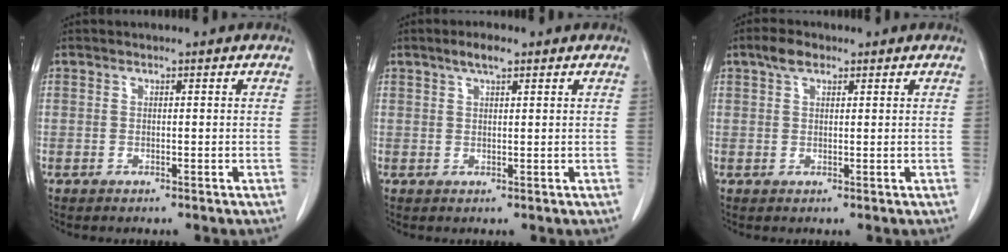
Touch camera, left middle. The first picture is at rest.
{"total": 2.7, "force": [1.8, 0.6, 1.9], "torque": [-0.040, 0.006, 0.031]}
{"total": 2.6, "force": [1.7, 1.3, 1.6], "torque": [-0.034, 0.010, 0.032]}